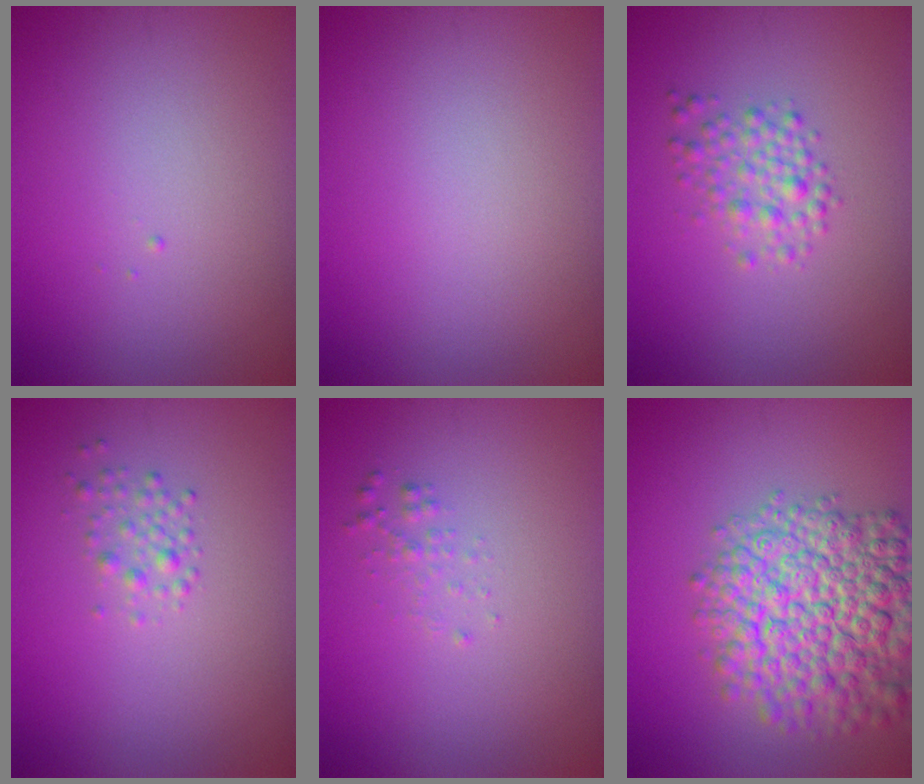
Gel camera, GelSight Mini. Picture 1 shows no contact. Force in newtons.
{"total": 0.0}
{"total": 2.6, "press": 2.6, "slide": 0.1}
{"total": 1.4, "press": 1.4, "slide": 0.0}
{"total": 0.9, "press": 0.9, "slide": 0.1}
{"total": 10.3, "press": 10.3, "slide": 0.4}